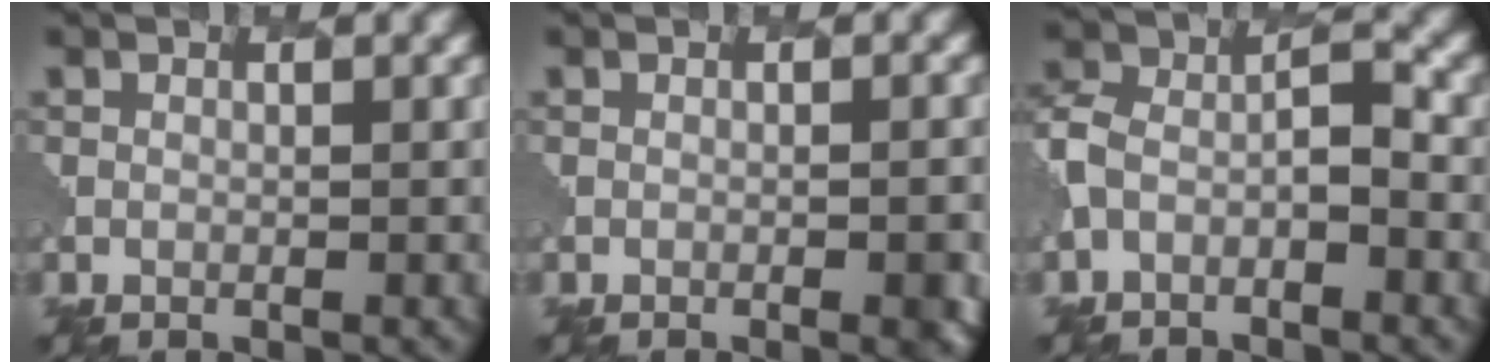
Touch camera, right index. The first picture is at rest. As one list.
[{"total": 2.3, "force": [-0.7, 0.8, 2.1], "torque": [-0.015, 0.005, -0.006]}, {"total": 3.9, "force": [-1.3, 2.4, 2.8], "torque": [-0.058, 0.009, -0.034]}]